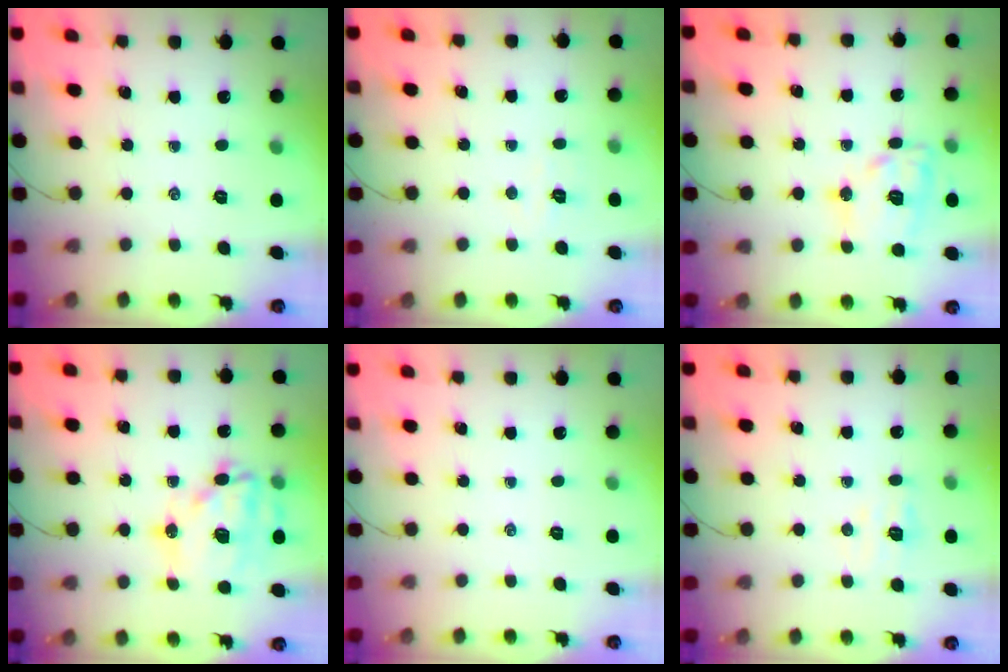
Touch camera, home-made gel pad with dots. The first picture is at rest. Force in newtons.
{"total": 2.7, "press": 2.6, "slide": 0.7}
{"total": 13.6, "press": 13.5, "slide": 1.6}
{"total": 17.5, "press": 17.1, "slide": 3.7}
{"total": 0.0}
{"total": 5.7, "press": 5.5, "slide": 1.4}